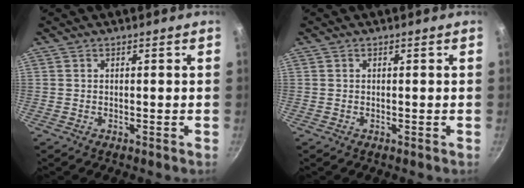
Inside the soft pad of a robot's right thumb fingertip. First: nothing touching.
{"total": 0.0}